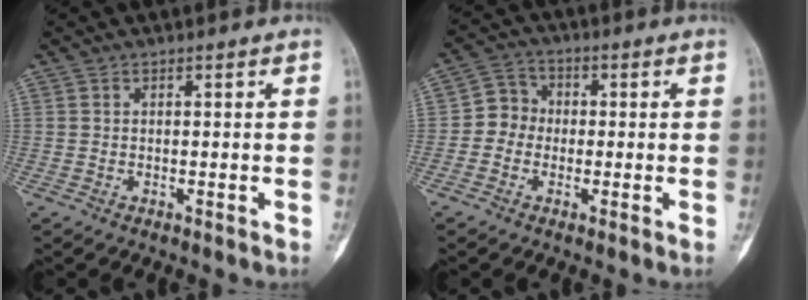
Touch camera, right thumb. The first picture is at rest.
{"total": 5.2, "force": [-0.8, 4.8, 1.9], "torque": [-0.007, 0.016, -0.030]}